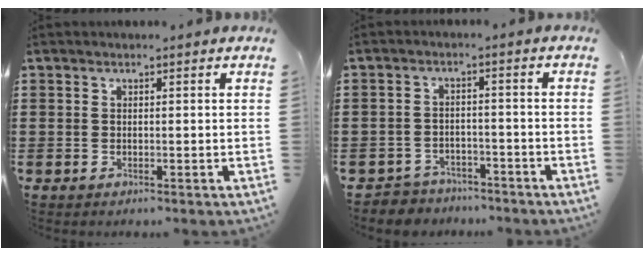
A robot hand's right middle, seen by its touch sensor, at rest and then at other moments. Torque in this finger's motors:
{"motor_torque": [-0.36, 0.23, 0.01, 0.00]}